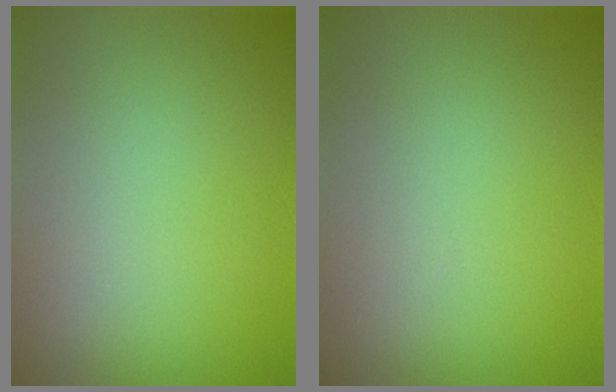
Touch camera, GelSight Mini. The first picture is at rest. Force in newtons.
{"total": 0.0}